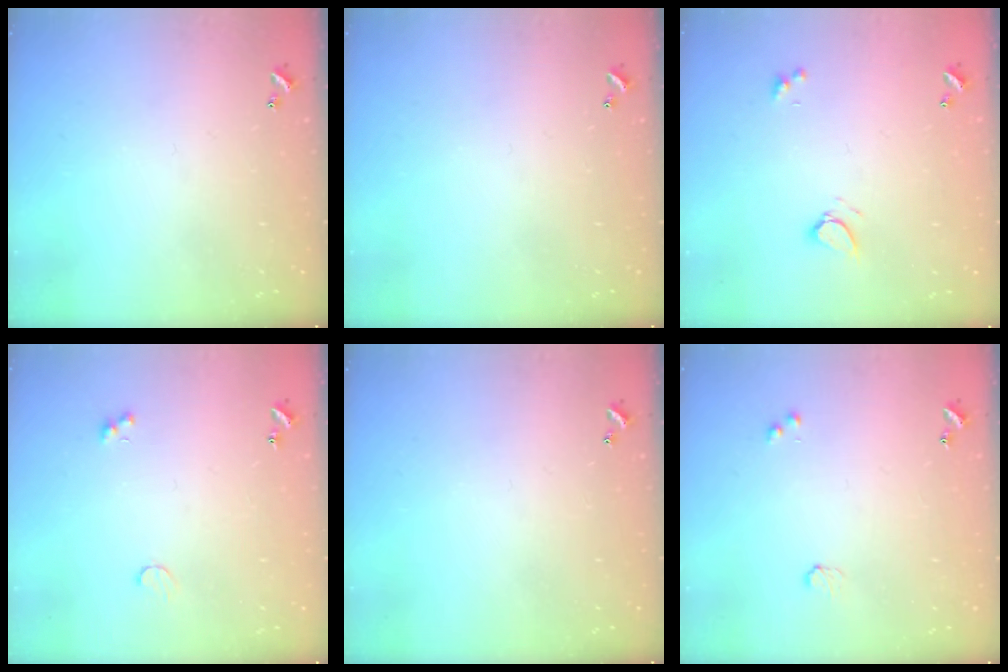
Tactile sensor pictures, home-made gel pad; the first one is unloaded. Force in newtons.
{"total": 0.0}
{"total": 2.6, "press": 2.6, "slide": 0.4}
{"total": 2.1, "press": 2.0, "slide": 0.8}
{"total": 0.0}
{"total": 1.8, "press": 1.8, "slide": 0.4}